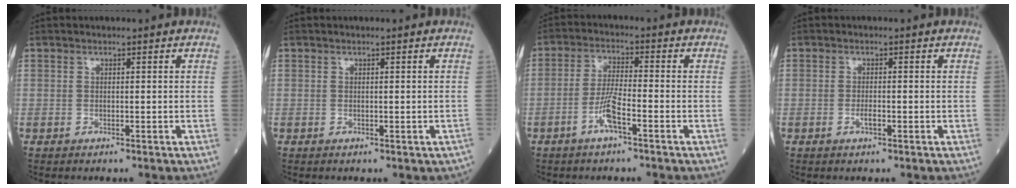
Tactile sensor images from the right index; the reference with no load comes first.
{"total": 0.0}
{"total": 5.0, "force": [-2.5, 0.3, 4.3], "torque": [-0.088, 0.003, -0.052]}
{"total": 1.3, "force": [-0.5, 0.3, 1.1], "torque": [-0.023, 0.000, -0.010]}